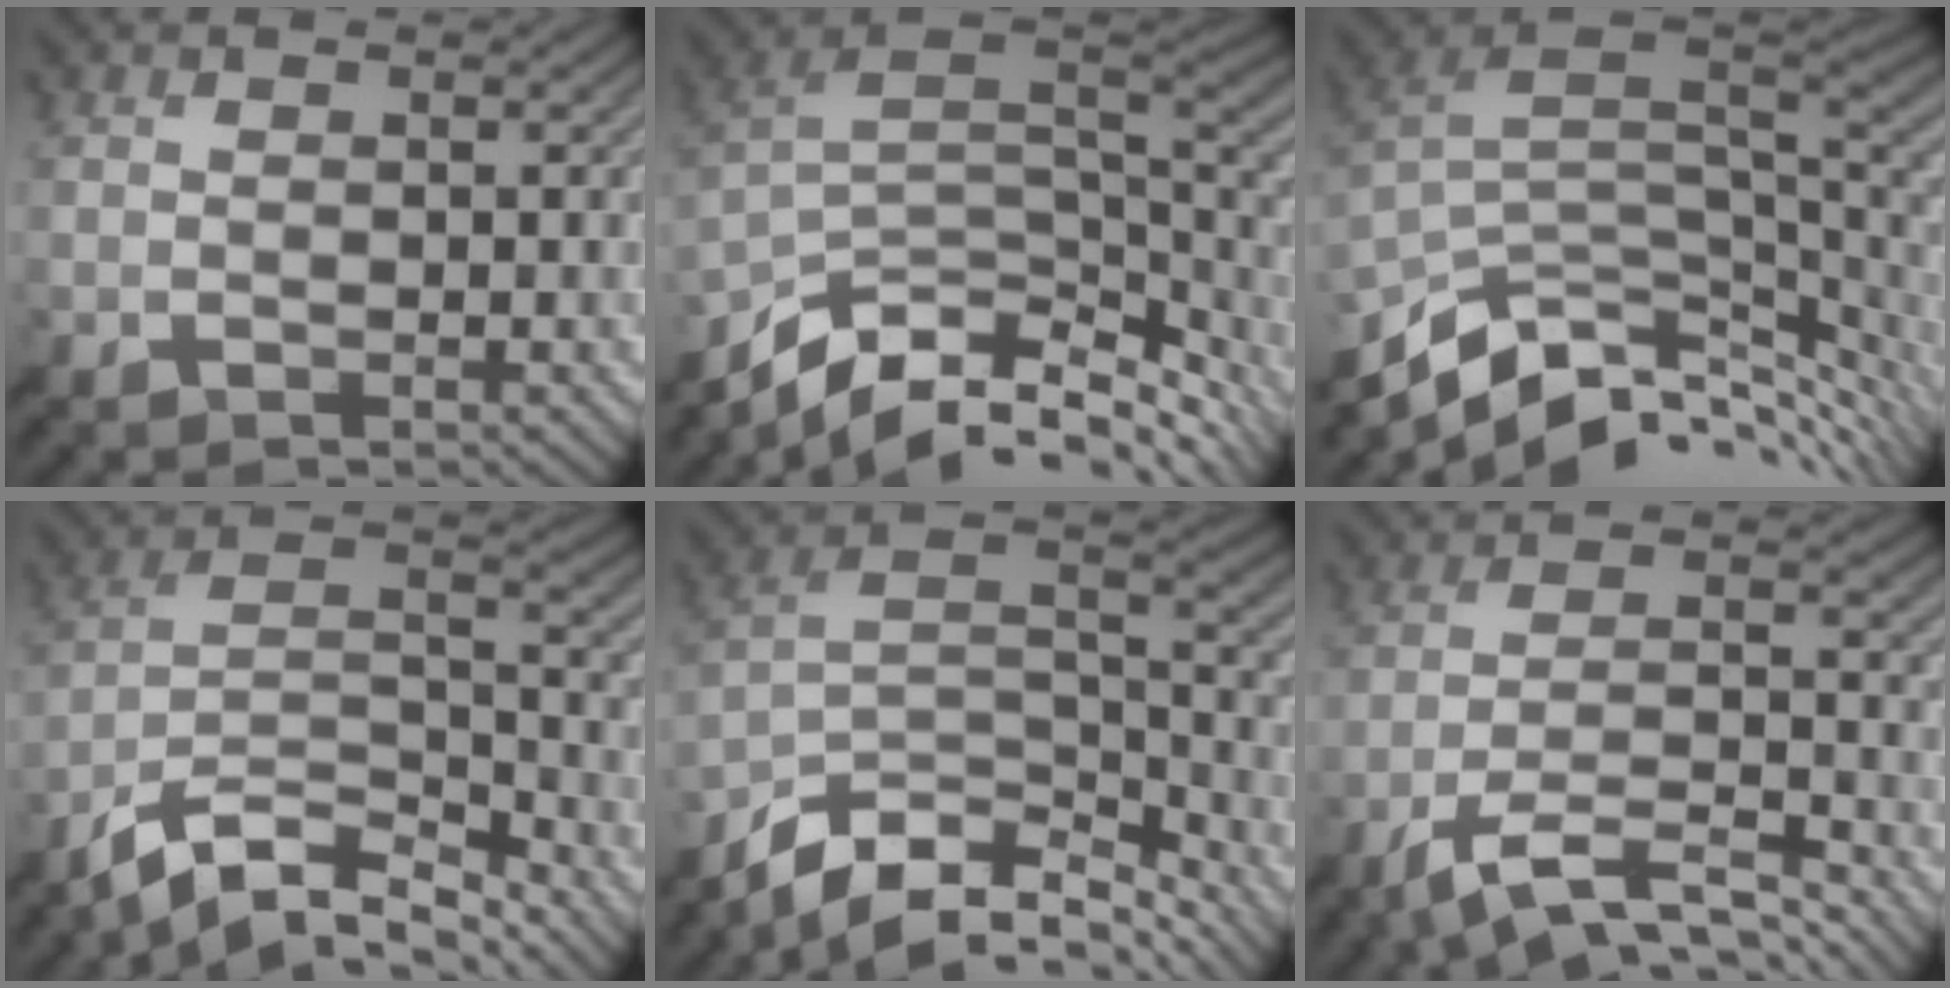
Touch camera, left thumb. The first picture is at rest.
{"total": 14.8, "force": [-8.1, 7.1, 10.2], "torque": [-0.224, -0.035, -0.124]}
{"total": 12.2, "force": [-4.4, 5.9, 9.7], "torque": [-0.208, -0.027, -0.063]}
{"total": 11.6, "force": [-9.1, 3.4, 6.3], "torque": [-0.125, 0.001, -0.174]}
{"total": 12.9, "force": [-9.4, 5.7, 6.6], "torque": [-0.150, -0.009, -0.158]}
{"total": 11.1, "force": [-8.1, 2.6, 7.1], "torque": [-0.134, 0.001, -0.144]}